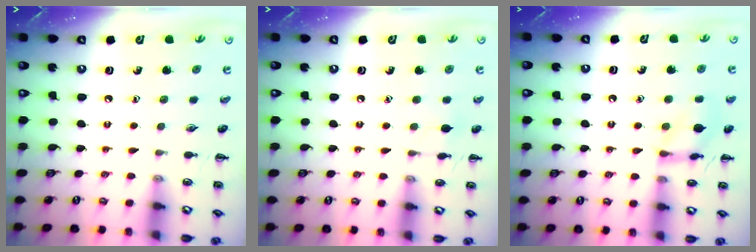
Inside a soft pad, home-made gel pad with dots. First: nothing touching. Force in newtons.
{"total": 5.3, "press": 5.2, "slide": 1.3}
{"total": 9.7, "press": 9.7, "slide": 0.5}